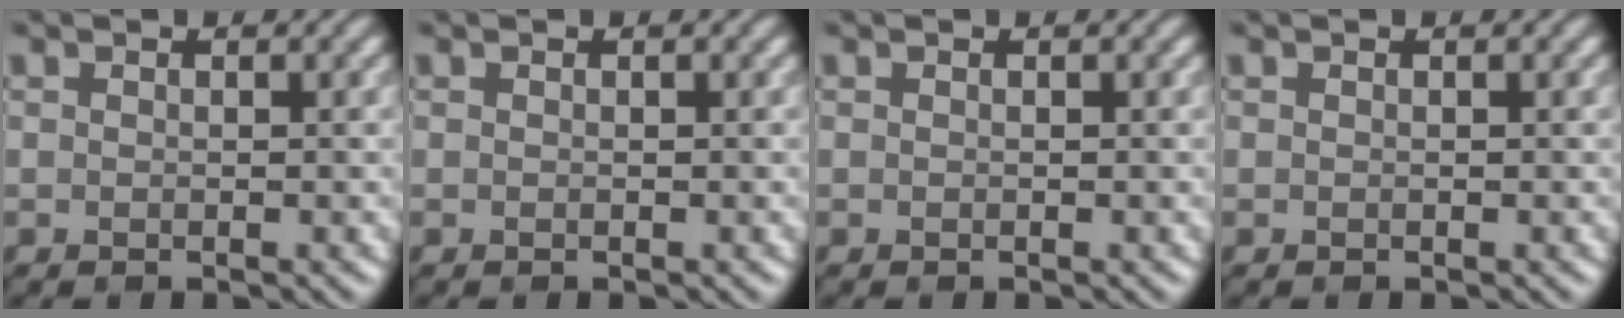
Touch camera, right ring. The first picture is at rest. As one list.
[{"total": 0.0}, {"total": 0.0}, {"total": 0.0}]